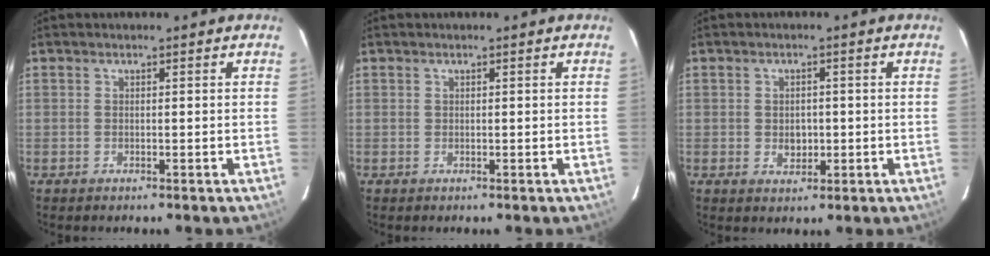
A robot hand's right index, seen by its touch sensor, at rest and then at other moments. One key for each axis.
{"total": 0.0}
{"total": 3.2, "fx": -0.4, "fy": 2.7, "fz": 1.7, "tx": -0.030, "ty": 0.002, "tz": -0.002}